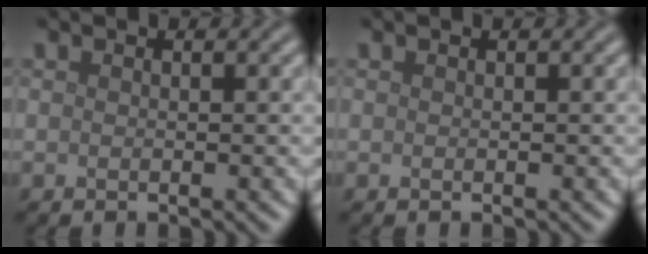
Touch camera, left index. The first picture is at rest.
{"total": 0.0}